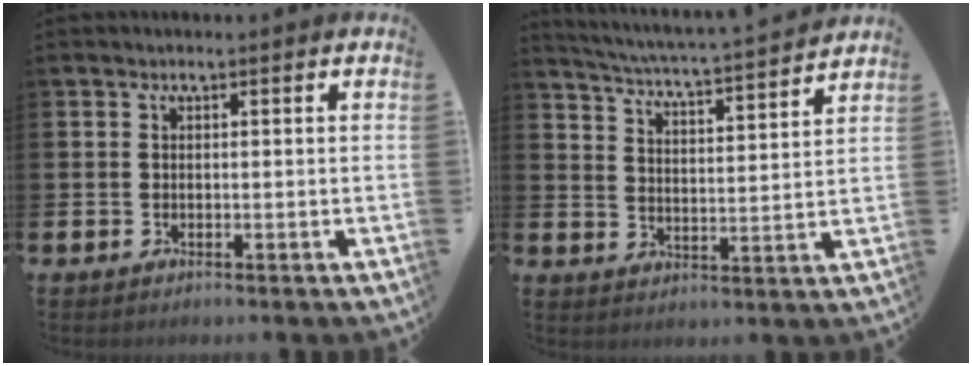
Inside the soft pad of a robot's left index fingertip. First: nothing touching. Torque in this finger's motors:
{"motor_torque": [0.16, -0.39, 0.15, 0.09]}